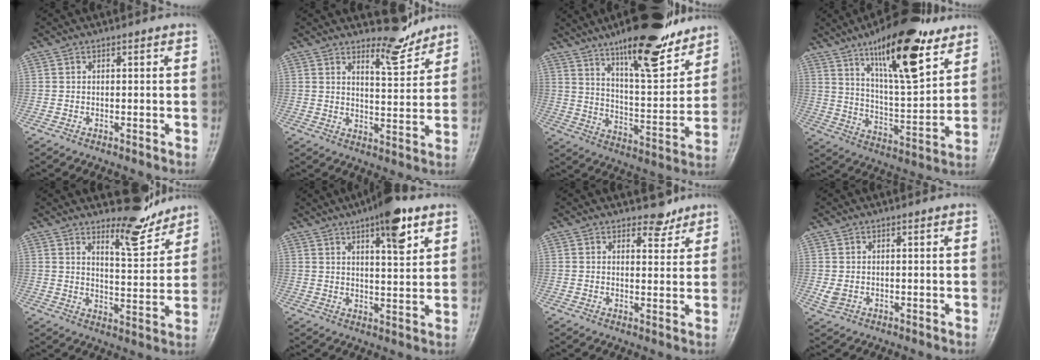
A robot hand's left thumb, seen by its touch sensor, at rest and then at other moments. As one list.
[{"total": 5.4, "force": [5.1, 1.1, 1.5], "torque": [-0.010, -0.054, 0.088]}, {"total": 19.7, "force": [14.1, 5.1, 12.8], "torque": [-0.159, -0.078, 0.224]}, {"total": 20.0, "force": [12.0, 6.1, 14.7], "torque": [-0.202, -0.060, 0.200]}, {"total": 7.2, "force": [6.5, 1.6, 2.6], "torque": [-0.021, -0.066, 0.109]}, {"total": 10.2, "force": [5.7, 3.0, 7.9], "torque": [-0.101, -0.026, 0.081]}, {"total": 3.4, "force": [2.8, 1.7, 0.8], "torque": [0.008, -0.021, 0.042]}, {"total": 2.4, "force": [0.2, 1.7, 1.6], "torque": [-0.030, -0.003, 0.008]}]